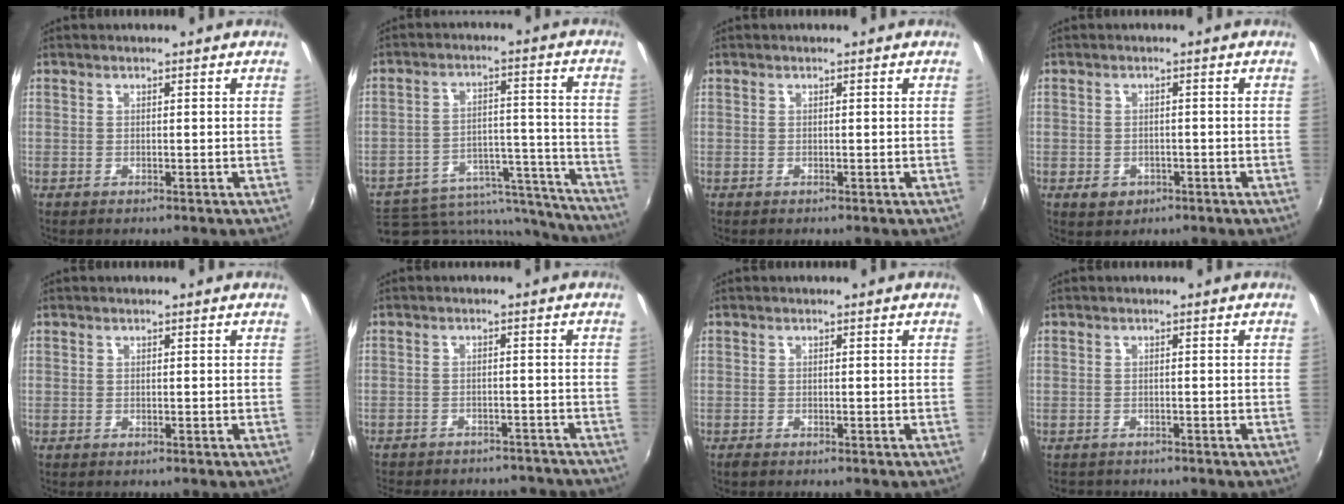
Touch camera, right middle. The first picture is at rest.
{"total": 20.4, "force": [-17.9, 7.6, 5.9], "torque": [-0.101, 0.031, -0.224]}
{"total": 0.0}
{"total": 3.3, "force": [-1.5, 2.6, 1.4], "torque": [-0.029, -0.003, -0.017]}
{"total": 0.0}
{"total": 15.4, "force": [-13.6, 5.4, 4.9], "torque": [-0.115, 0.006, -0.168]}
{"total": 0.6, "force": [-0.5, 0.2, 0.2], "torque": [-0.006, -0.003, -0.010]}
{"total": 2.1, "force": [-1.8, 1.1, 0.2], "torque": [-0.009, -0.006, -0.028]}